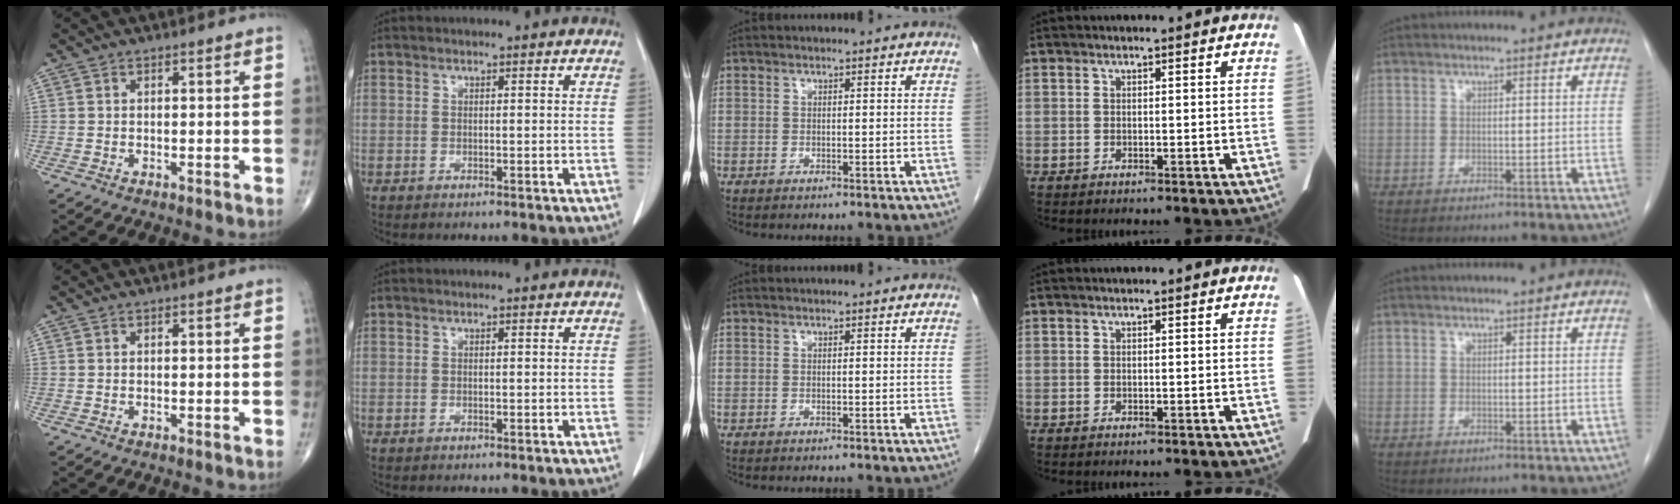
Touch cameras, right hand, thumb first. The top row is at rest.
{}